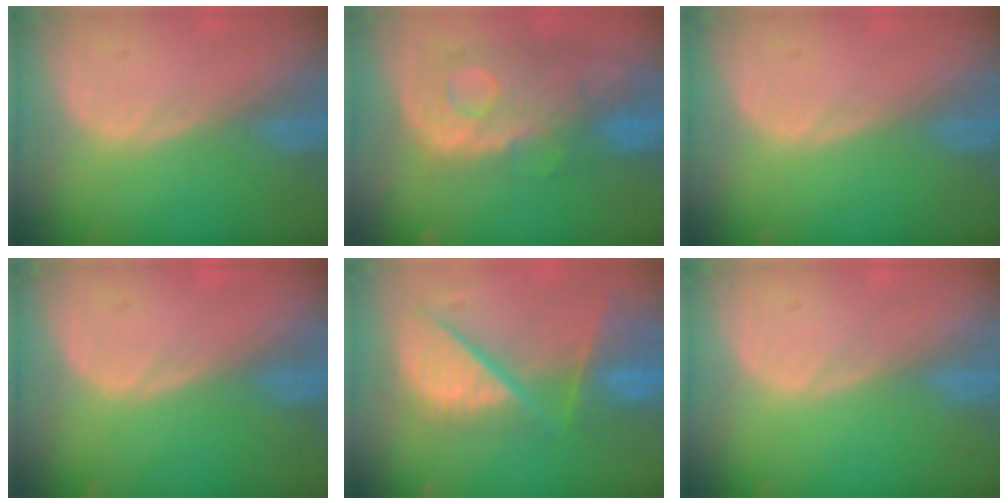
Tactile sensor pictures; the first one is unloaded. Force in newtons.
{"total": 11.2, "press": 9.7, "slide": 5.6}
{"total": 0.0}
{"total": 0.0}
{"total": 12.1, "press": 10.0, "slide": 6.8}
{"total": 0.0}